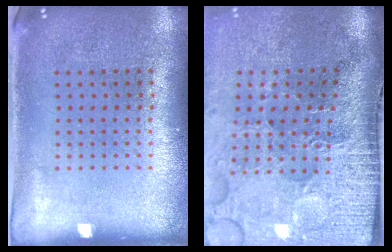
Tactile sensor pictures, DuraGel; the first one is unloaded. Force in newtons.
{"total": 5.1, "press": 4.1, "slide": 3.0}